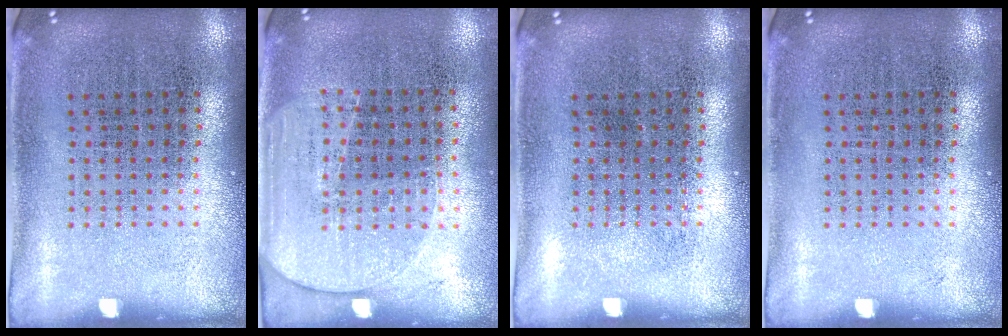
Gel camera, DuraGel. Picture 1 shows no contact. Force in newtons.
{"total": 1.6, "press": 1.4, "slide": 0.9}
{"total": 0.0}
{"total": 0.0}